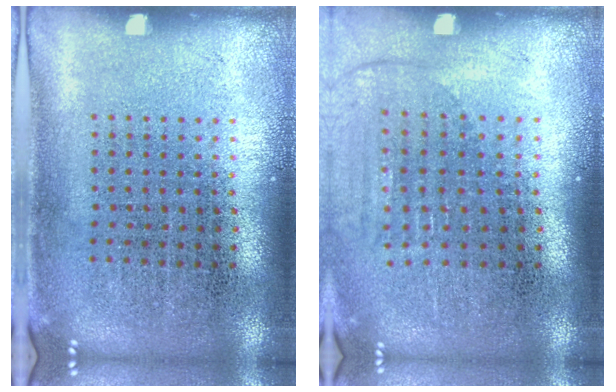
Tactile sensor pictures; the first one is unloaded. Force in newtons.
{"total": 1.3, "press": 1.2, "slide": 0.6}